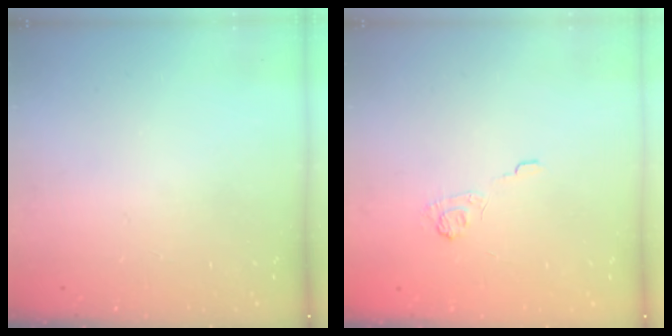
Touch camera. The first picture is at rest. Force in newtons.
{"total": 2.5, "press": 2.1, "slide": 1.4}